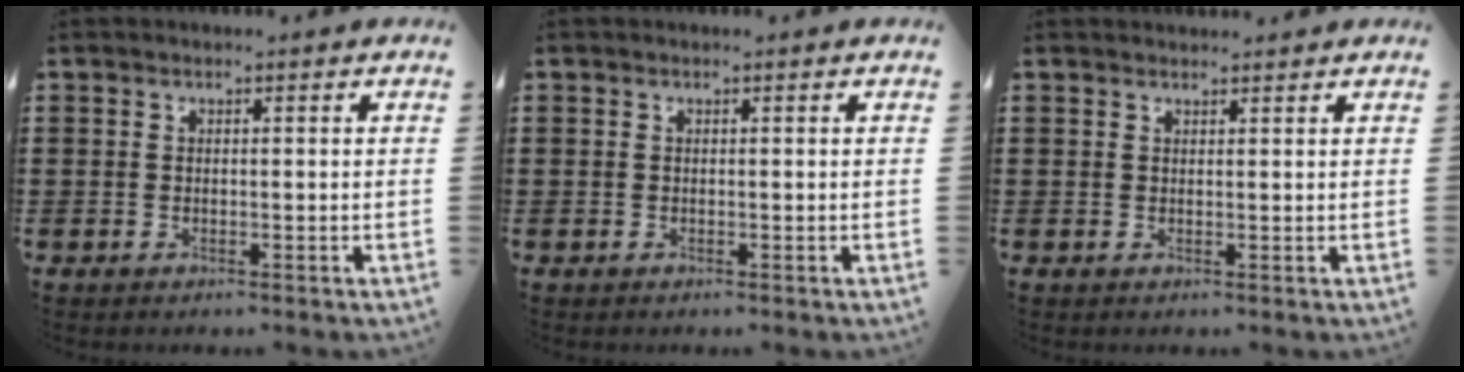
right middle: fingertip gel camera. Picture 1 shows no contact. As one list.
[{"total": 0.0}, {"total": 1.1, "force": [1.1, 0.1, 0.1], "torque": [0.005, -0.003, 0.018]}]